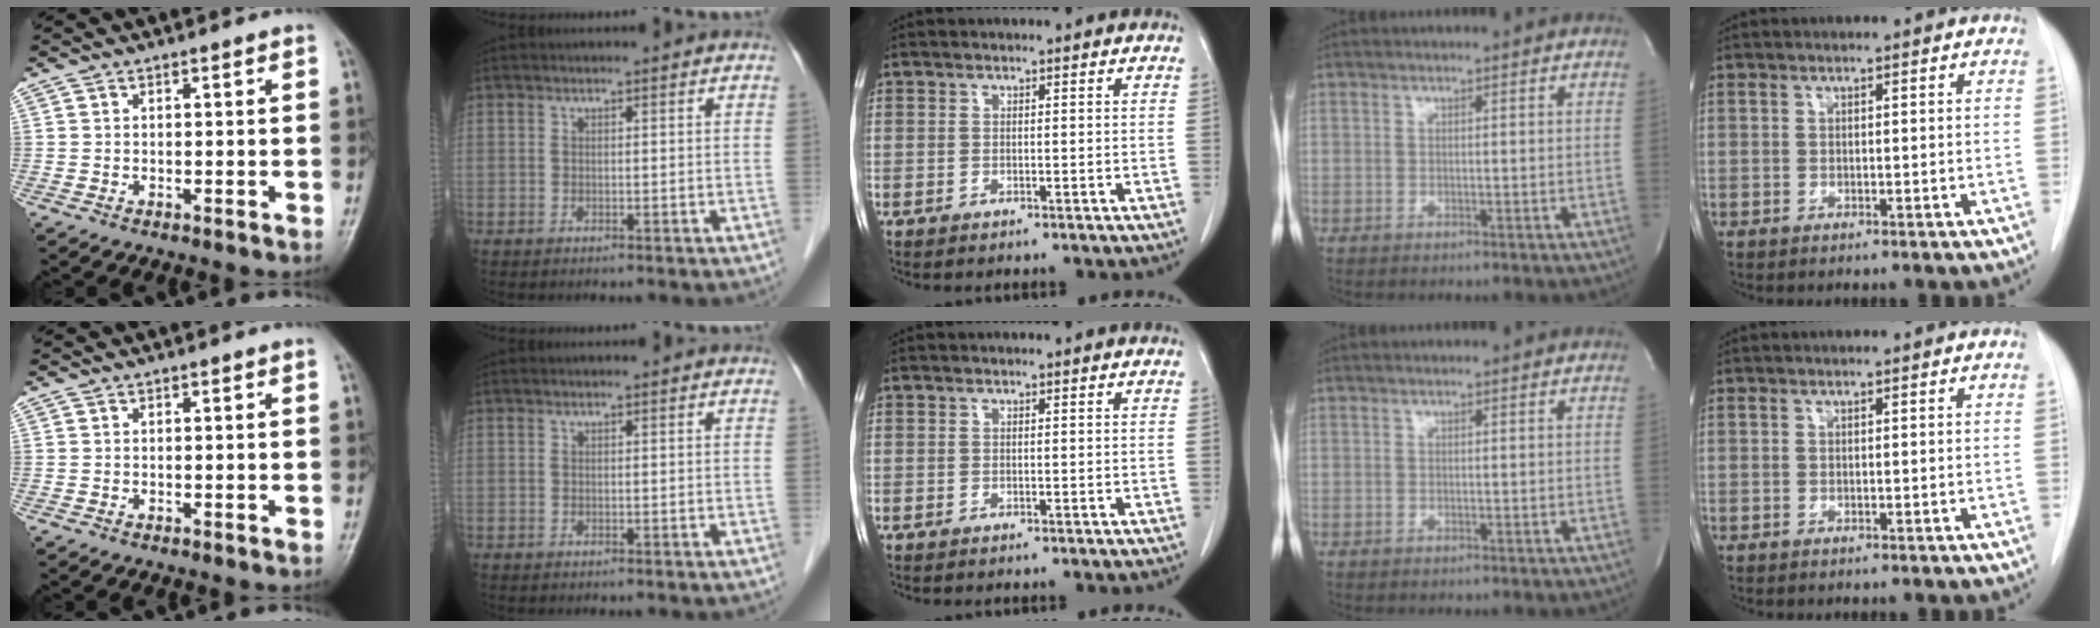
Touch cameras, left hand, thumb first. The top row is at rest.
{}